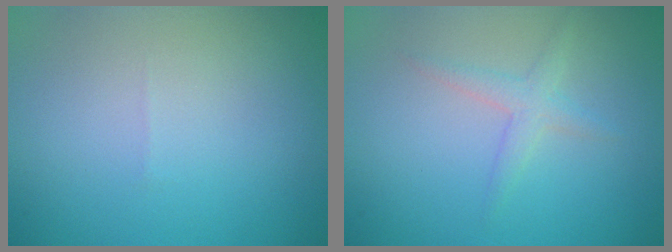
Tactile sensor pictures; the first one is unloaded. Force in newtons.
{"total": 1.6, "press": 1.6, "slide": 0.1}